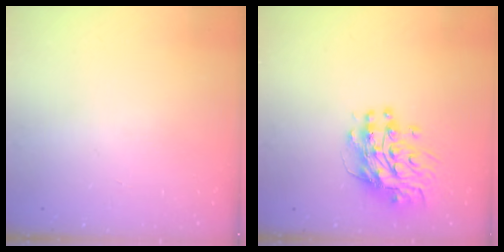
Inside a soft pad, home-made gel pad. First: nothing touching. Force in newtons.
{"total": 12.5, "press": 12.5, "slide": 1.1}